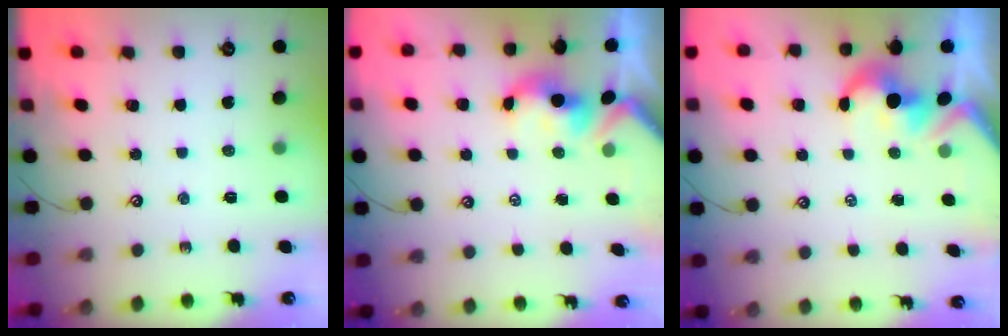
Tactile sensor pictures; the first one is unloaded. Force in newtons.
{"total": 1.0, "press": 0.7, "slide": 0.7}
{"total": 1.7, "press": 1.4, "slide": 1.0}